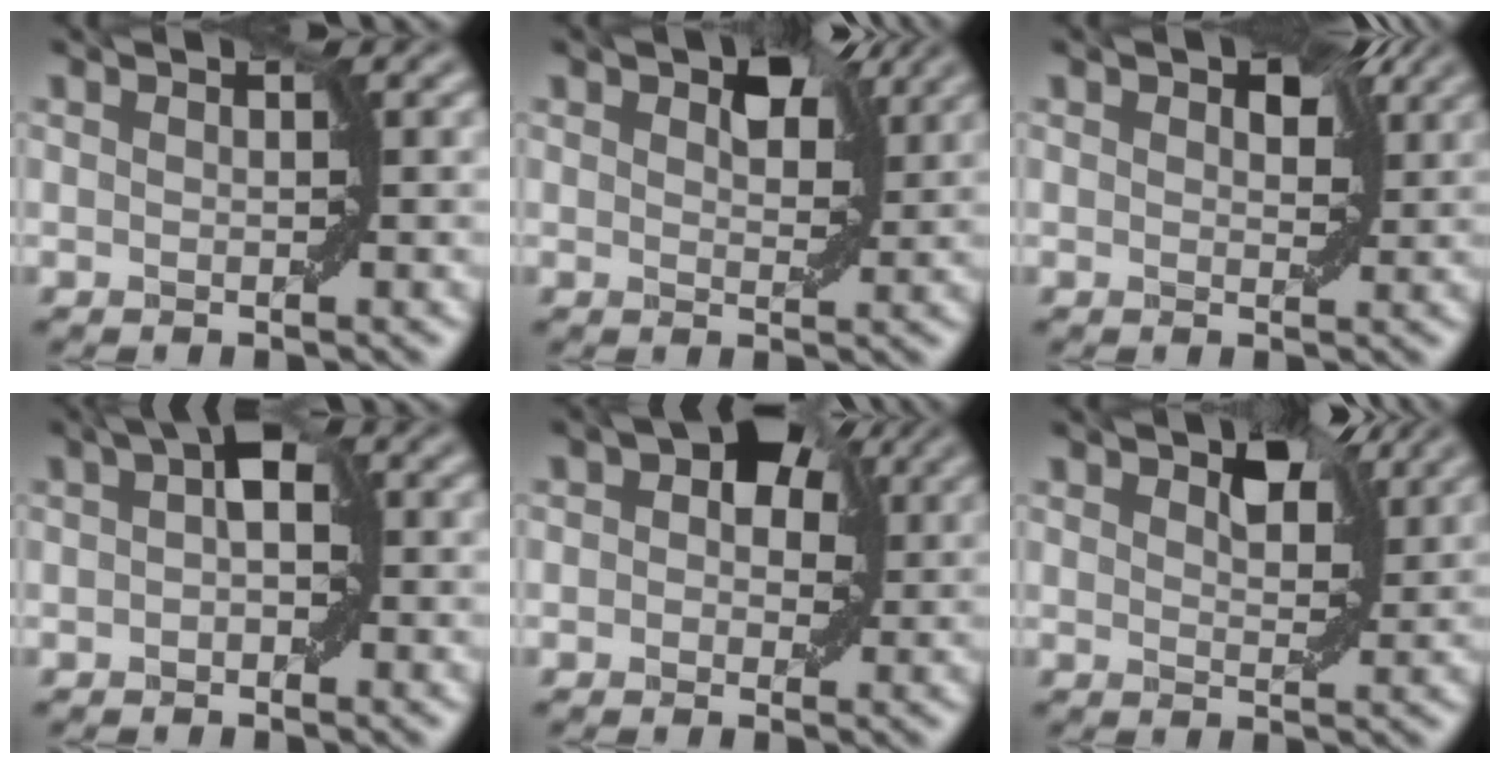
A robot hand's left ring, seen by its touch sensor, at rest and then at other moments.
{"total": 3.5, "force": [1.8, 1.8, 2.4], "torque": [-0.040, 0.002, 0.029]}
{"total": 2.9, "force": [1.4, 1.5, 2.1], "torque": [-0.029, 0.003, 0.022]}
{"total": 2.9, "force": [0.4, 1.5, 2.5], "torque": [-0.030, 0.012, -0.003]}
{"total": 4.9, "force": [1.6, 3.3, 3.2], "torque": [-0.033, 0.011, 0.007]}
{"total": 3.4, "force": [2.0, 1.5, 2.3], "torque": [-0.039, 0.002, 0.032]}